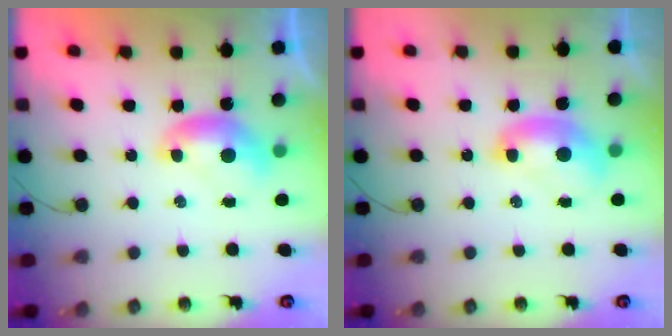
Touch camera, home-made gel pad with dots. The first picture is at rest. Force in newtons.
{"total": 2.2, "press": 2.2, "slide": 0.1}